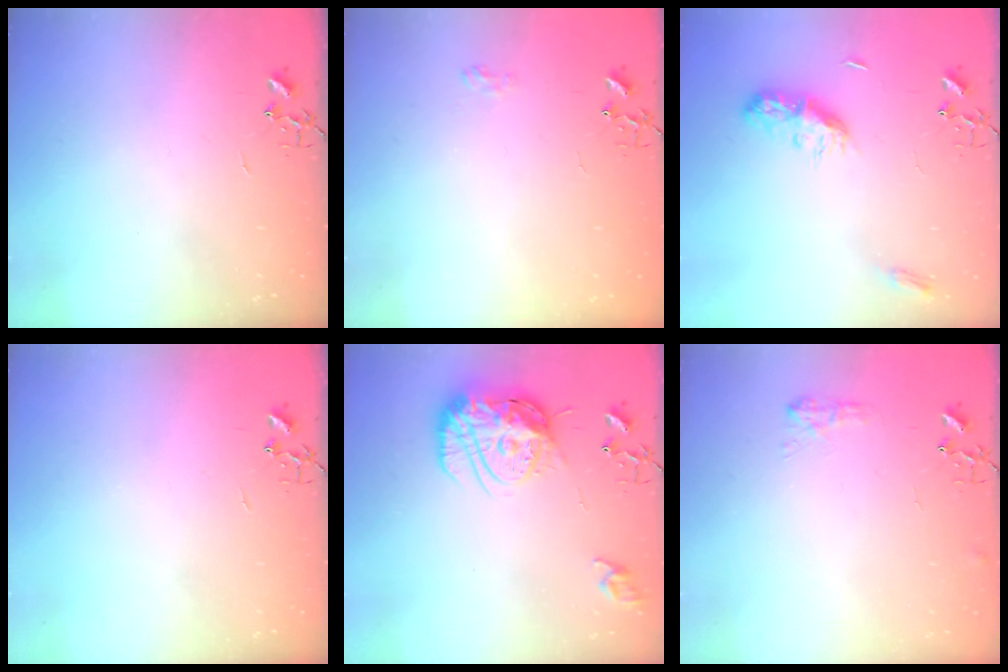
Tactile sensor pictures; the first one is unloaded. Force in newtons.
{"total": 6.5, "press": 6.5, "slide": 0.6}
{"total": 9.9, "press": 9.9, "slide": 0.1}
{"total": 0.0}
{"total": 17.6, "press": 17.5, "slide": 1.6}
{"total": 8.0, "press": 7.9, "slide": 0.7}